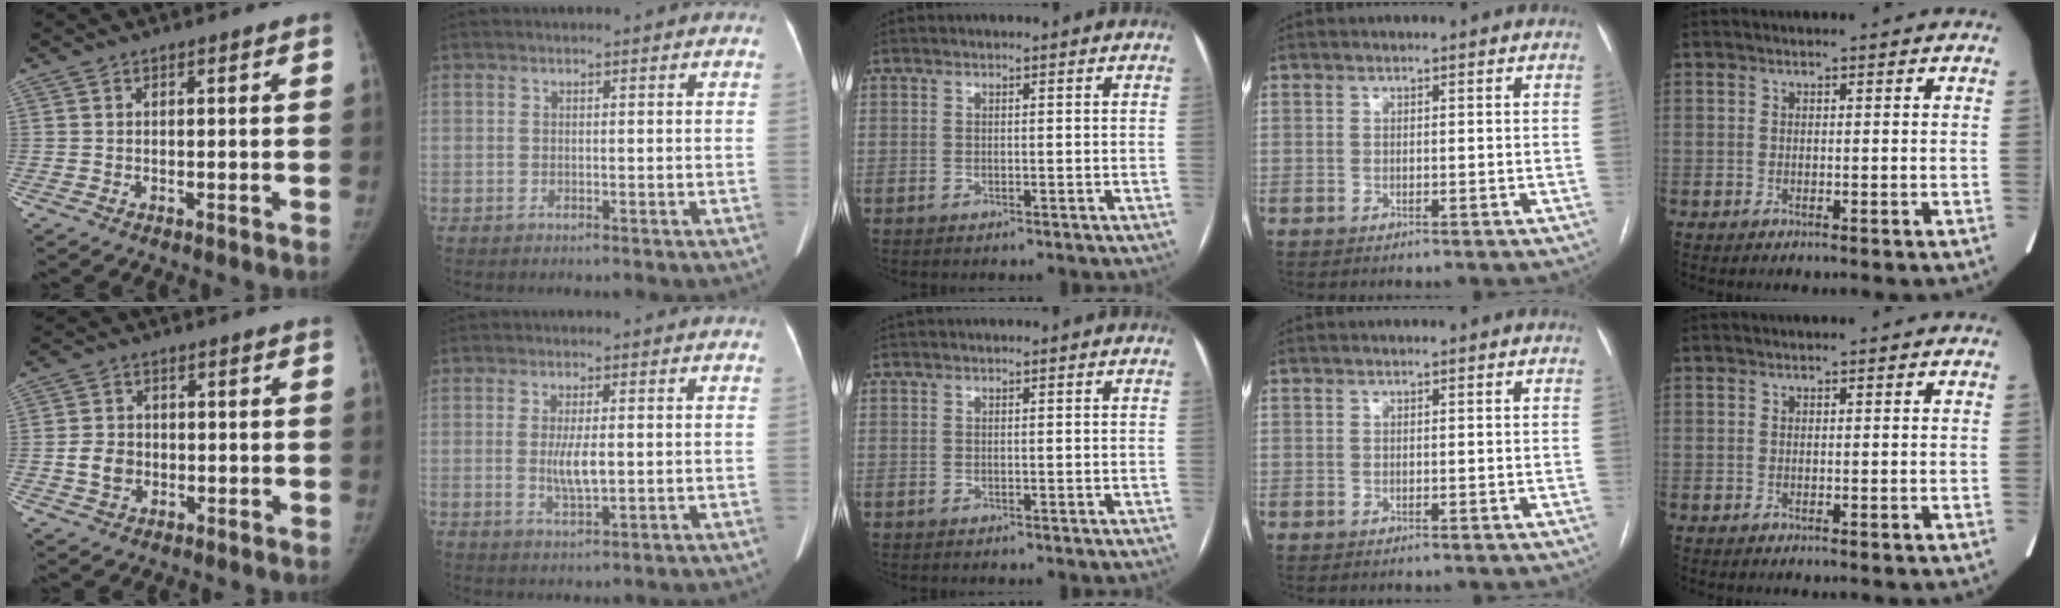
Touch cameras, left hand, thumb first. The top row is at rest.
{"thumb": {"total": 4.4, "force": [-0.9, 3.8, 2.1], "torque": [-0.026, 0.007, -0.015]}, "index": {"total": 4.4, "force": [-0.1, 1.1, 4.2], "torque": [-0.084, -0.007, -0.001]}}